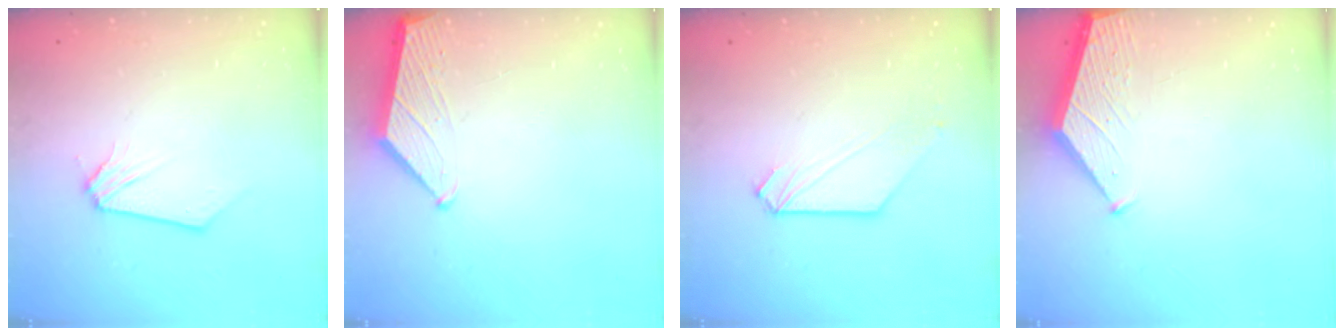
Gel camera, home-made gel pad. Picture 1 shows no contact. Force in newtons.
{"total": 1.5, "press": 1.4, "slide": 0.2}
{"total": 1.8, "press": 1.8, "slide": 0.1}
{"total": 2.4, "press": 2.4, "slide": 0.3}